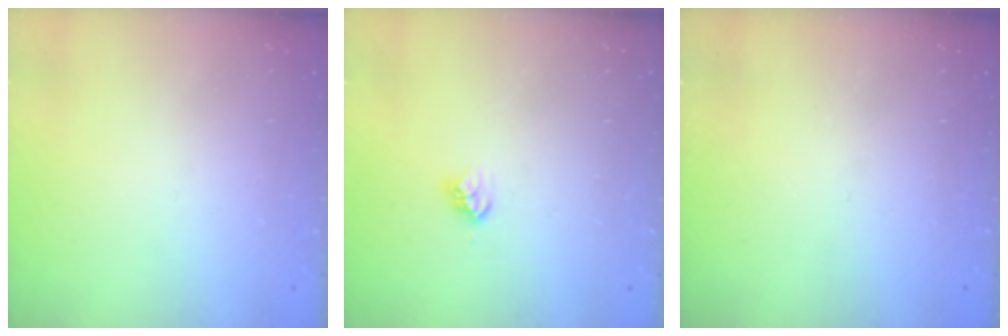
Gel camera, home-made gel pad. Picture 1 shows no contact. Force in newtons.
{"total": 4.6, "press": 4.6, "slide": 0.3}
{"total": 0.0}